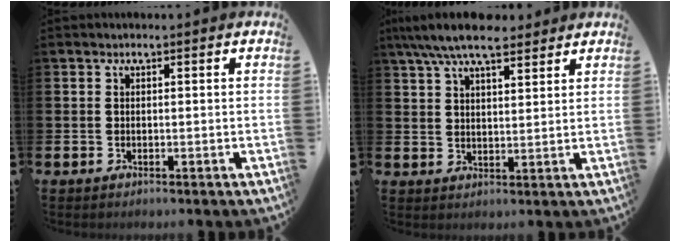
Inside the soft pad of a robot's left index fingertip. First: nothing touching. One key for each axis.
{"total": 7.8, "fx": 6.8, "fy": 2.0, "fz": 3.3, "tx": -0.074, "ty": -0.022, "tz": 0.122}